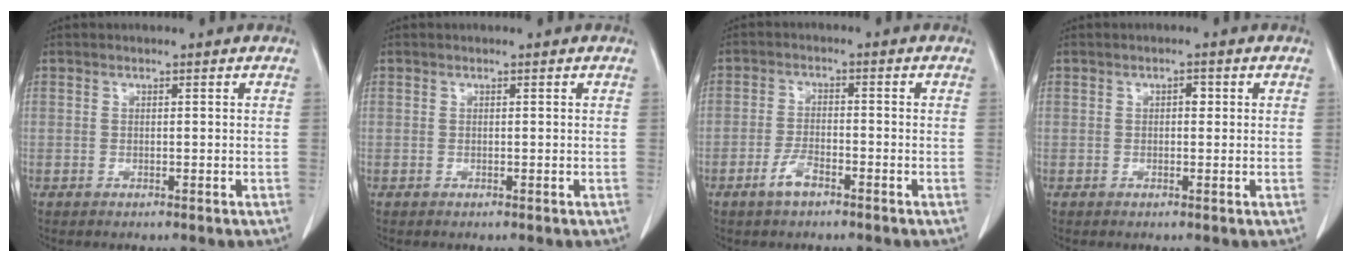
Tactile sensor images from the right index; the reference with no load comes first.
{"total": 0.0}
{"total": 3.5, "force": [-2.3, 1.1, 2.5], "torque": [-0.049, 0.002, -0.042]}
{"total": 1.2, "force": [0.2, 0.7, 0.9], "torque": [-0.009, 0.004, 0.001]}